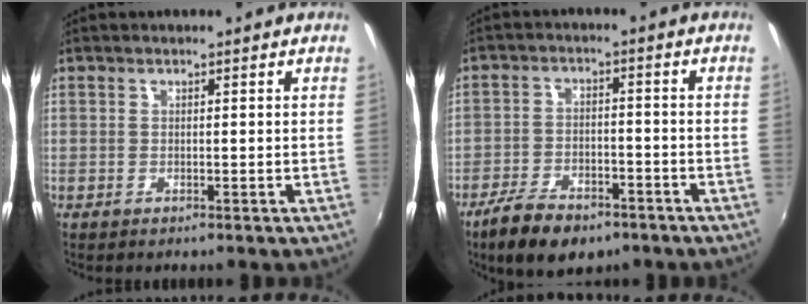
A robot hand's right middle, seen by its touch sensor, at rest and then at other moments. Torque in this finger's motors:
{"motor_torque": [0.69, -1.45, 0.14, 0.04]}